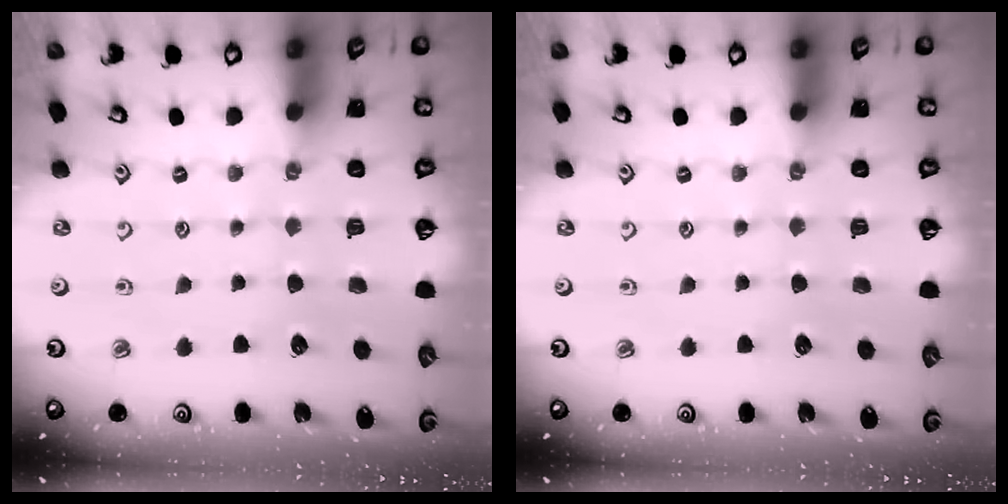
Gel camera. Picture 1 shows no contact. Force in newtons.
{"total": 0.0}